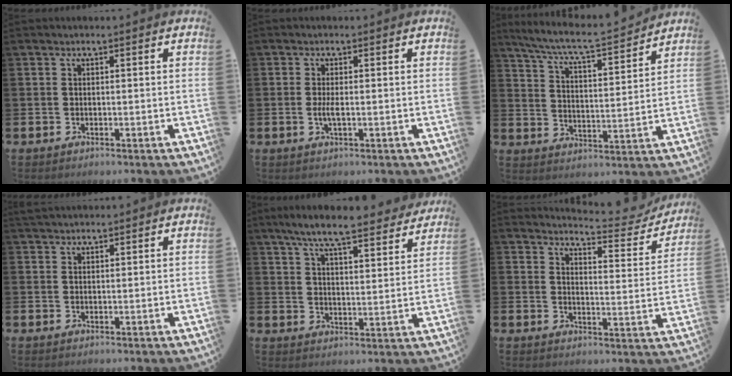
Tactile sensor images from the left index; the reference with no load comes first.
{"total": 1.8, "force": [-0.2, 0.4, 1.7], "torque": [-0.035, 0.000, -0.004]}
{"total": 7.0, "force": [6.6, 0.3, 2.5], "torque": [-0.075, -0.052, 0.108]}
{"total": 1.8, "force": [1.8, 0.5, 0.2], "torque": [0.007, -0.005, 0.030]}
{"total": 8.1, "force": [7.5, 0.8, 3.1], "torque": [-0.069, -0.047, 0.127]}
{"total": 5.2, "force": [5.1, 0.6, 1.0], "torque": [-0.017, -0.045, 0.080]}